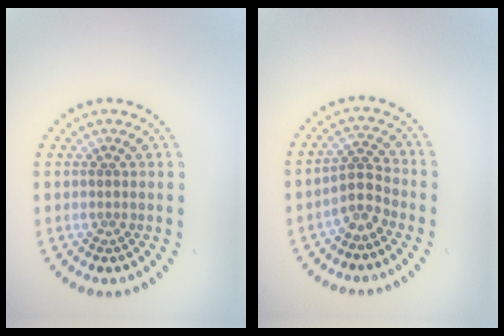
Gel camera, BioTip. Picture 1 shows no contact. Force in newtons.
{"total": 2.3, "press": 1.8, "slide": 1.5}